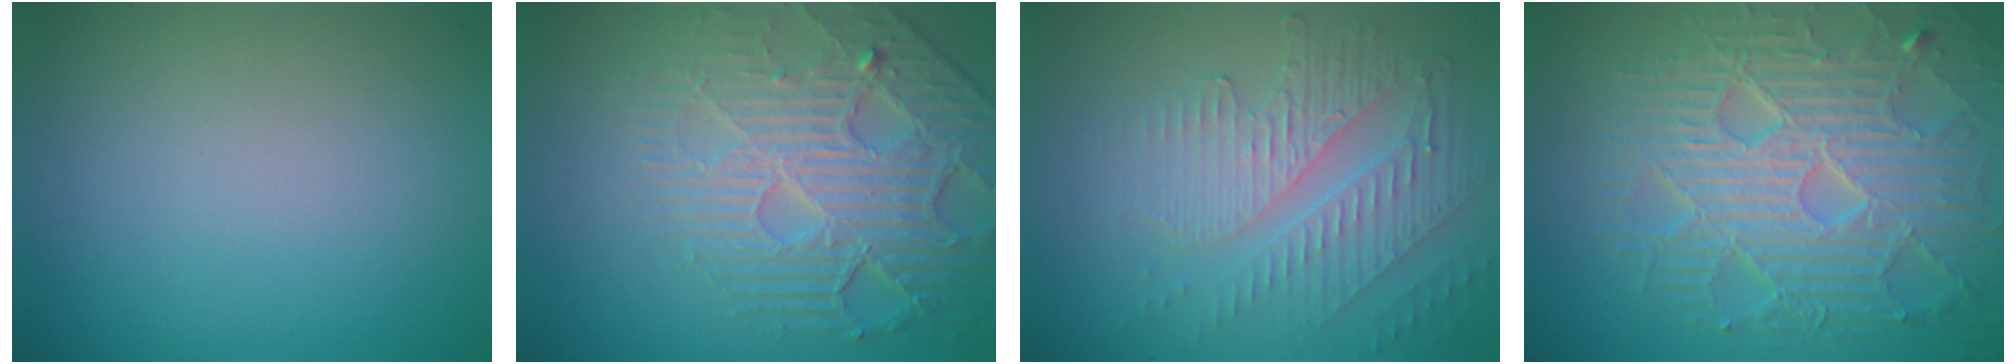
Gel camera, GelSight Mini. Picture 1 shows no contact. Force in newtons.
{"total": 6.6, "press": 5.3, "slide": 4.0}
{"total": 5.3, "press": 3.5, "slide": 3.9}
{"total": 8.9, "press": 6.4, "slide": 6.2}